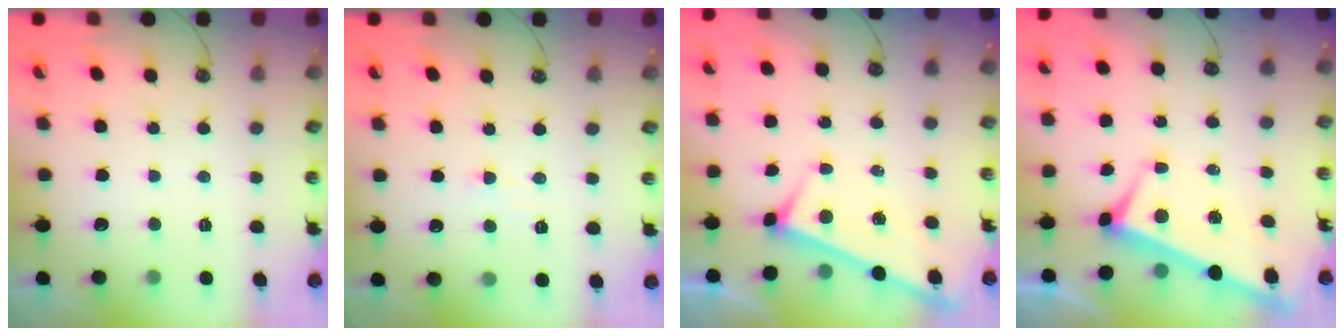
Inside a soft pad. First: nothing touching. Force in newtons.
{"total": 1.5, "press": 1.5, "slide": 0.3}
{"total": 3.1, "press": 3.1, "slide": 0.3}
{"total": 3.0, "press": 2.9, "slide": 0.9}